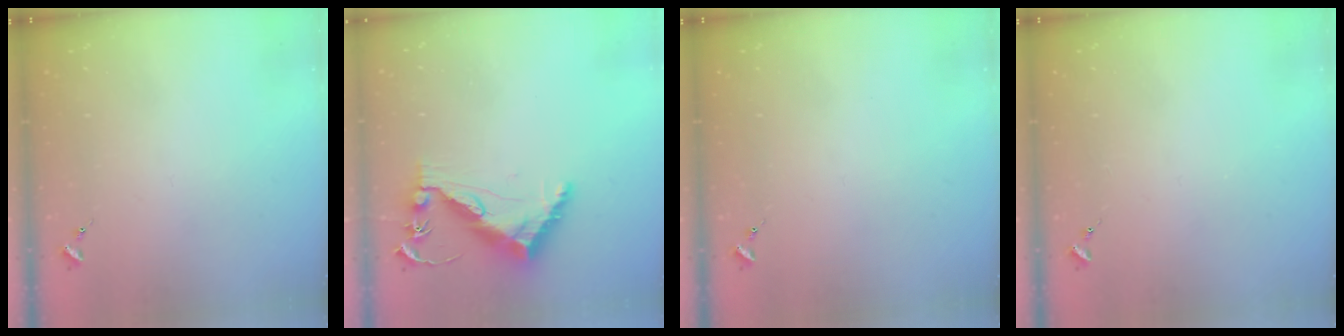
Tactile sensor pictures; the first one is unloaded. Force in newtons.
{"total": 12.8, "press": 12.8, "slide": 0.8}
{"total": 0.0}
{"total": 0.0}